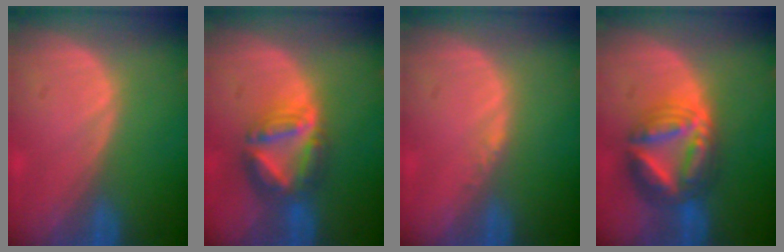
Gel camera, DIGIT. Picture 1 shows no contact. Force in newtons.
{"total": 7.6, "press": 6.7, "slide": 3.6}
{"total": 0.8, "press": 0.6, "slide": 0.4}
{"total": 8.5, "press": 8.5, "slide": 0.7}